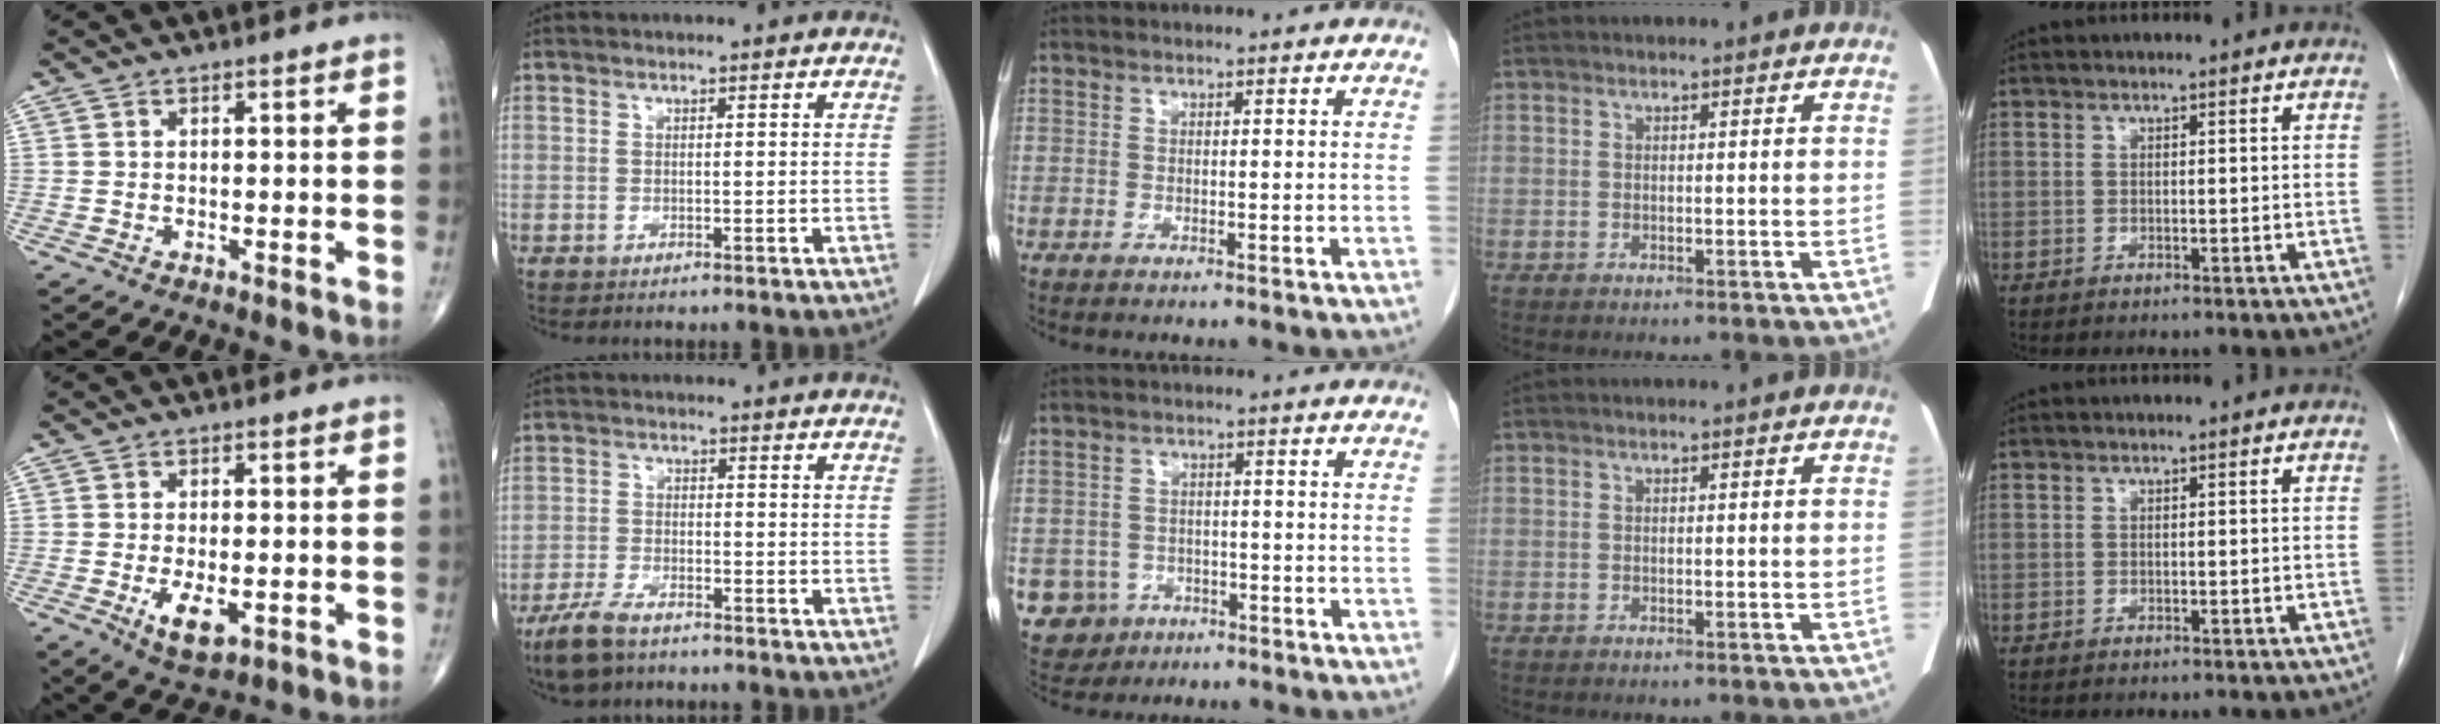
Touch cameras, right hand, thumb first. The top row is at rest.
{"thumb": {"total": 6.1, "force": [-1.7, 2.8, 5.1], "torque": [-0.087, -0.010, -0.021]}, "index": {"total": 6.0, "force": [-4.7, 2.0, 3.3], "torque": [-0.071, -0.008, -0.085]}, "middle": {"total": 5.9, "force": [-2.7, 5.2, 0.6], "torque": [-0.016, 0.007, -0.036]}}